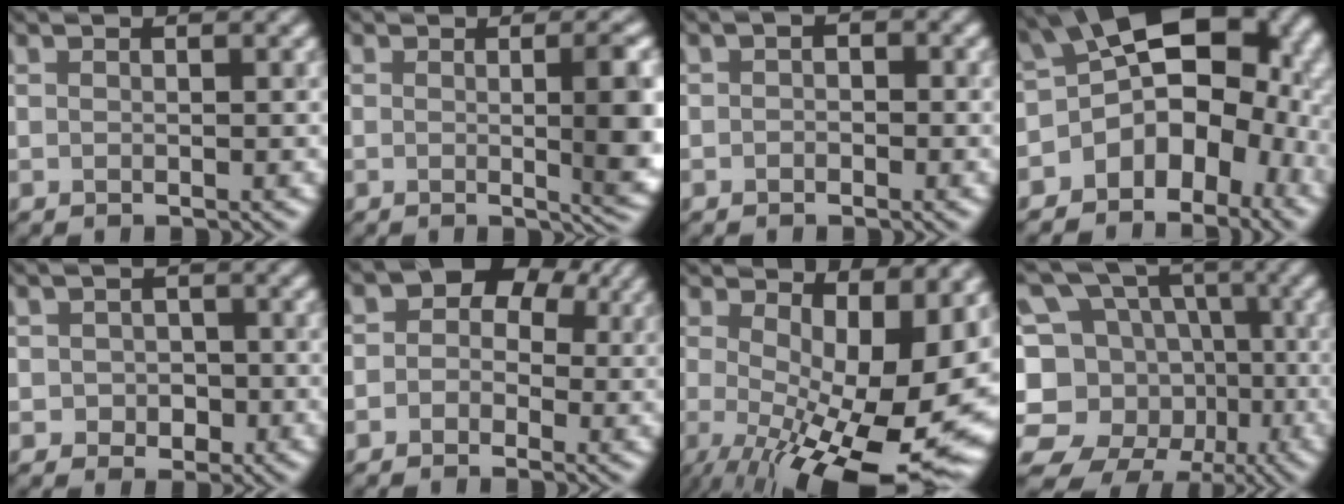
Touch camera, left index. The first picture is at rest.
{"total": 6.4, "force": [-0.1, 1.7, 6.1], "torque": [-0.063, -0.008, 0.007]}
{"total": 0.6, "force": [-0.4, 0.4, 0.3], "torque": [-0.009, -0.003, -0.005]}
{"total": 12.7, "force": [-2.6, 8.4, 9.1], "torque": [-0.107, 0.005, -0.039]}
{"total": 1.7, "force": [-0.4, 1.6, 0.5], "torque": [-0.007, -0.009, -0.005]}
{"total": 5.2, "force": [1.1, 4.1, 2.9], "torque": [-0.007, 0.019, -0.018]}
{"total": 16.4, "force": [-2.2, 7.0, 14.7], "torque": [-0.186, -0.045, 0.007]}
{"total": 15.0, "force": [-4.2, 12.7, 6.7], "torque": [-0.164, 0.003, -0.064]}